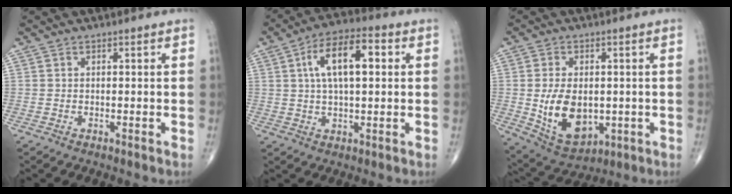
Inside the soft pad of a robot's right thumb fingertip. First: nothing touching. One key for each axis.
{"total": 12.1, "fx": 2.7, "fy": 5.3, "fz": 10.5, "tx": -0.171, "ty": 0.018, "tz": 0.040}
{"total": 12.4, "fx": -1.1, "fy": 7.8, "fz": 9.5, "tx": -0.143, "ty": -0.008, "tz": 0.003}